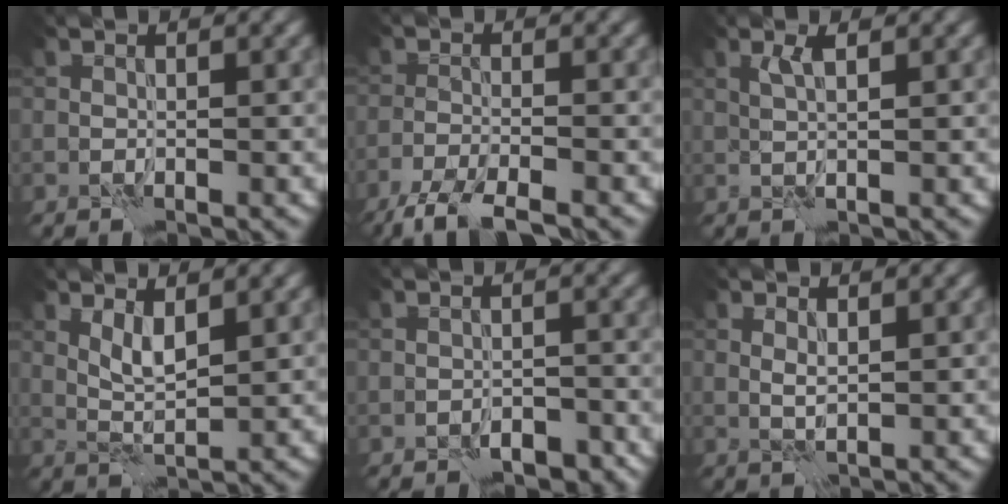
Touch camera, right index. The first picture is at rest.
{"total": 4.6, "force": [-3.9, 0.7, 2.3], "torque": [-0.043, -0.009, -0.077]}
{"total": 1.5, "force": [0.9, 0.1, 1.2], "torque": [-0.025, 0.002, 0.014]}
{"total": 2.4, "force": [1.4, 0.6, 1.9], "torque": [-0.043, -0.004, 0.029]}
{"total": 2.6, "force": [-2.1, 1.2, 1.1], "torque": [-0.018, 0.009, -0.027]}
{"total": 0.9, "force": [0.6, 0.2, 0.6], "torque": [-0.014, -0.002, 0.012]}